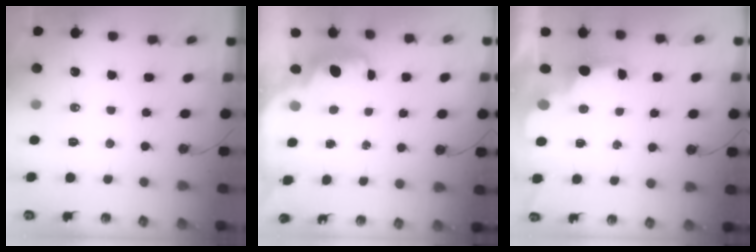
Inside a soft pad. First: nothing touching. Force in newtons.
{"total": 2.8, "press": 2.7, "slide": 0.6}
{"total": 2.4, "press": 2.3, "slide": 0.7}